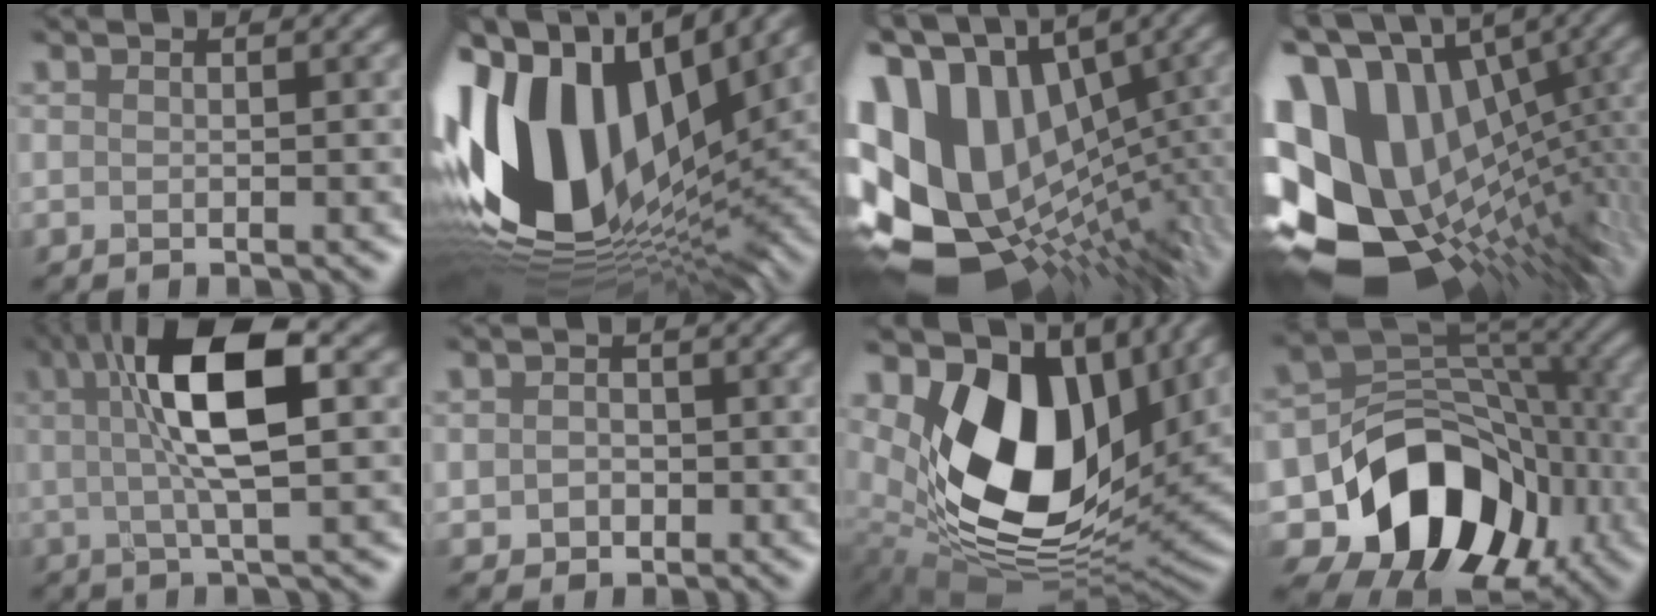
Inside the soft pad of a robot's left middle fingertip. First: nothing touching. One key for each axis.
{"total": 17.8, "fx": 1.5, "fy": 11.1, "fz": 13.8, "tx": -0.314, "ty": -0.002, "tz": 0.029}
{"total": 16.5, "fx": -0.4, "fy": 11.3, "fz": 12.1, "tx": -0.230, "ty": 0.006, "tz": 0.022}
{"total": 16.4, "fx": 1.3, "fy": 11.3, "fz": 11.9, "tx": -0.240, "ty": 0.004, "tz": 0.040}
{"total": 7.4, "fx": 2.2, "fy": 1.6, "fz": 6.9, "tx": -0.120, "ty": 0.010, "tz": 0.037}
{"total": 1.0, "fx": 0.2, "fy": 1.0, "fz": -0.1, "tx": -0.008, "ty": -0.003, "tz": 0.005}
{"total": 12.4, "fx": 4.3, "fy": 8.1, "fz": 8.4, "tx": -0.156, "ty": -0.020, "tz": 0.085}
{"total": 11.8, "fx": -4.4, "fy": 9.1, "fz": 6.0, "tx": -0.102, "ty": -0.004, "tz": -0.072}